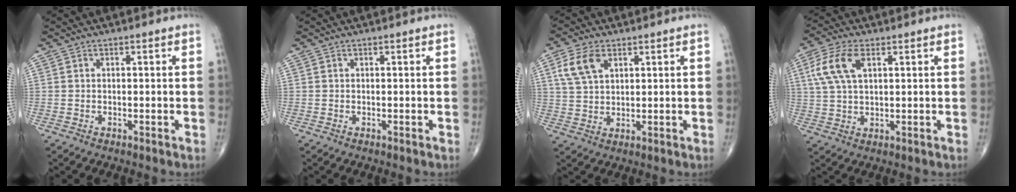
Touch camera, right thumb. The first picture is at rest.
{"total": 0.0}
{"total": 7.0, "force": [3.0, 4.2, 4.8], "torque": [-0.094, -0.002, 0.062]}
{"total": 8.6, "force": [3.0, 4.3, 6.8], "torque": [-0.156, 0.007, 0.060]}